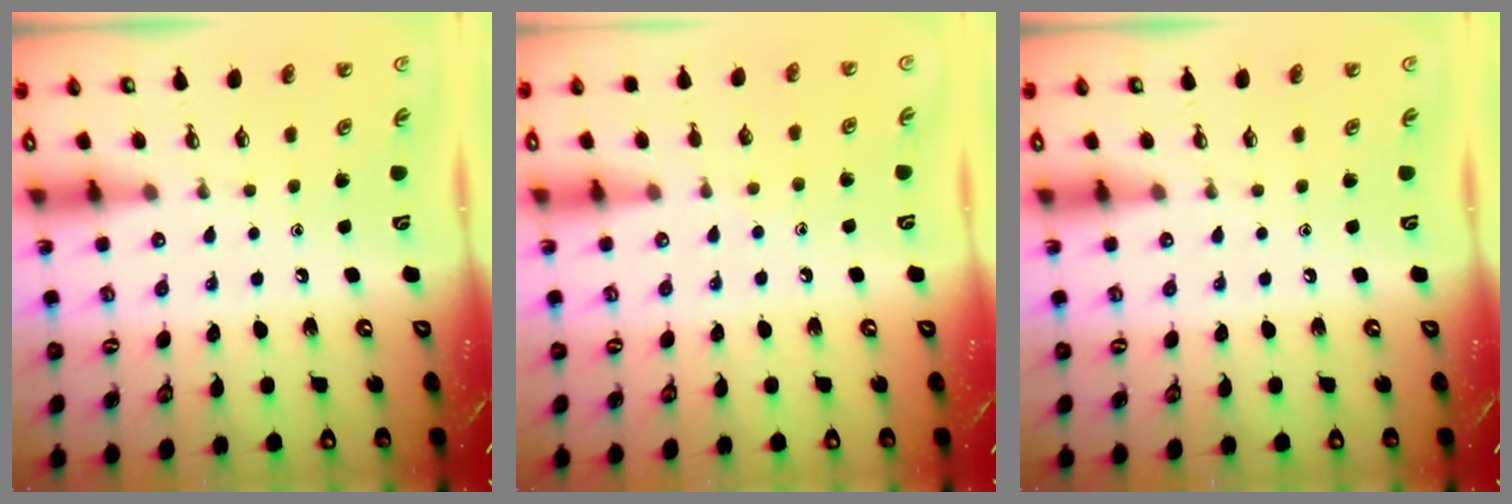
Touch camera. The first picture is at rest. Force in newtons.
{"total": 5.7, "press": 5.6, "slide": 0.7}
{"total": 0.0}